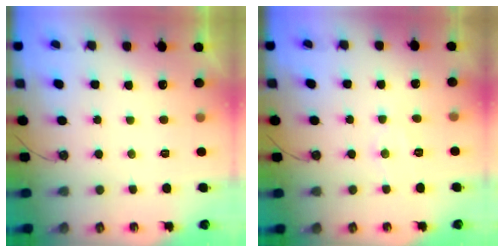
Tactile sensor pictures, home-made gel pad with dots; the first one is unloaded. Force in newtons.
{"total": 6.5, "press": 6.5, "slide": 0.2}